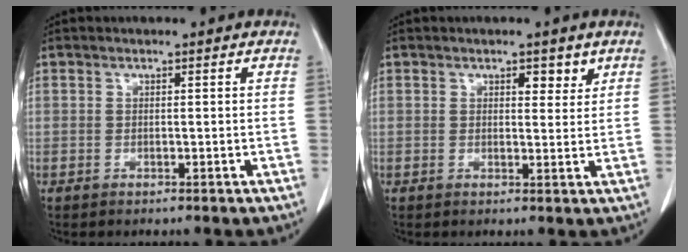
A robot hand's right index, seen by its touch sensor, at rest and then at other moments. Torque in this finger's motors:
{"motor_torque": [0.13, 0.17, 0.01, 0.00]}